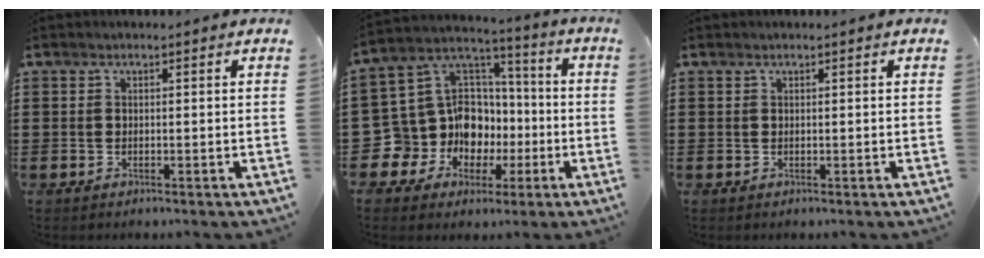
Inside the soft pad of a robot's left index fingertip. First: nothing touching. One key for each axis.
{"total": 12.6, "fx": -2.9, "fy": 11.6, "fz": 3.9, "tx": -0.125, "ty": -0.017, "tz": -0.040}
{"total": 0.0}